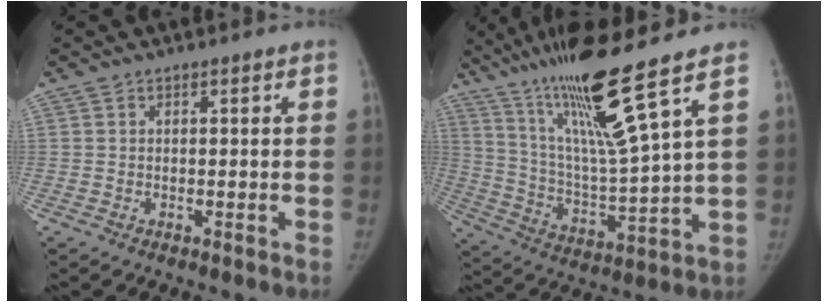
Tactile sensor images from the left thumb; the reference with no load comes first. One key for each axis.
{"total": 18.4, "fx": 12.1, "fy": -0.2, "fz": 13.9, "tx": -0.234, "ty": -0.065, "tz": 0.224}